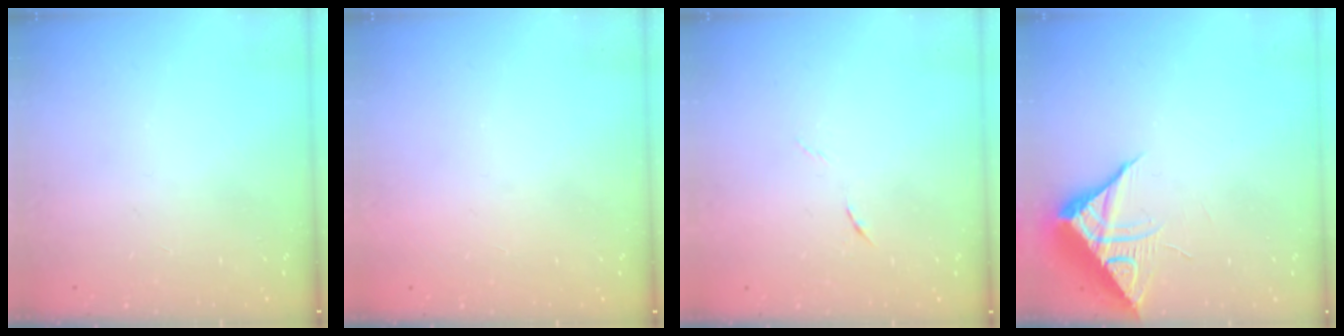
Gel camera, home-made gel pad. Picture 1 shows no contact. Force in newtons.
{"total": 1.6, "press": 1.5, "slide": 0.1}
{"total": 4.4, "press": 4.2, "slide": 1.3}
{"total": 9.7, "press": 9.7, "slide": 0.5}